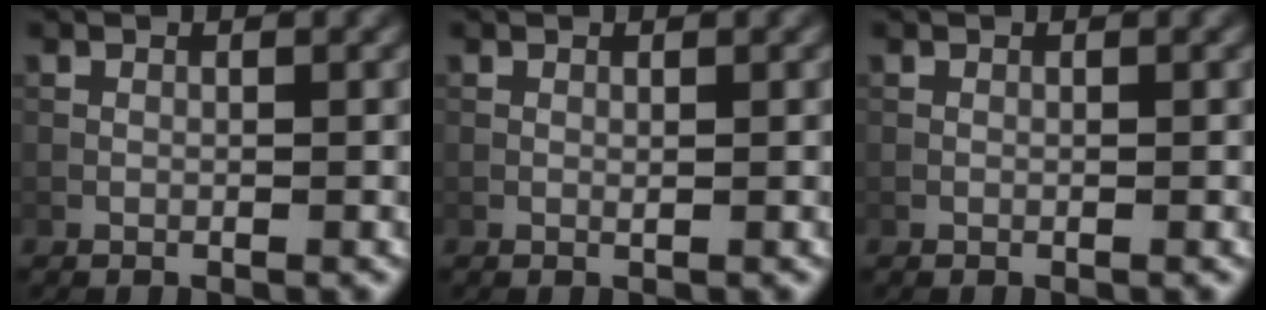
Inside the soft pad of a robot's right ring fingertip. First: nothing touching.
{"total": 0.0}
{"total": 0.0}